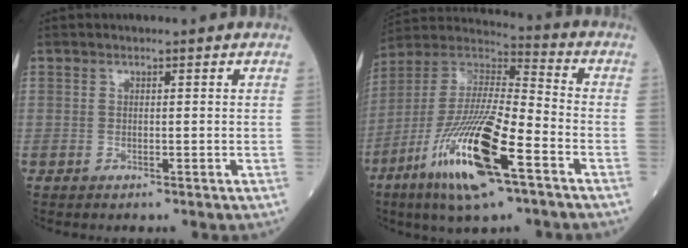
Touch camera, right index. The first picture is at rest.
{"total": 19.4, "force": [-9.1, 2.8, 16.9], "torque": [-0.369, -0.039, -0.172]}